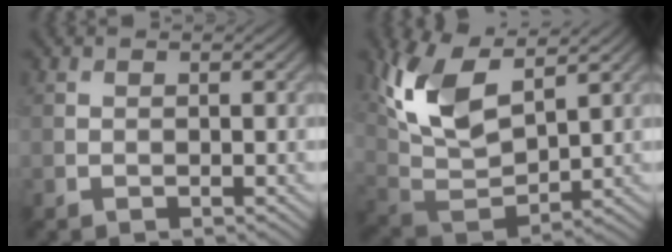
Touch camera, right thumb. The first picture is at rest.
{"total": 12.5, "force": [6.0, 5.7, 9.4], "torque": [-0.225, 0.007, 0.121]}